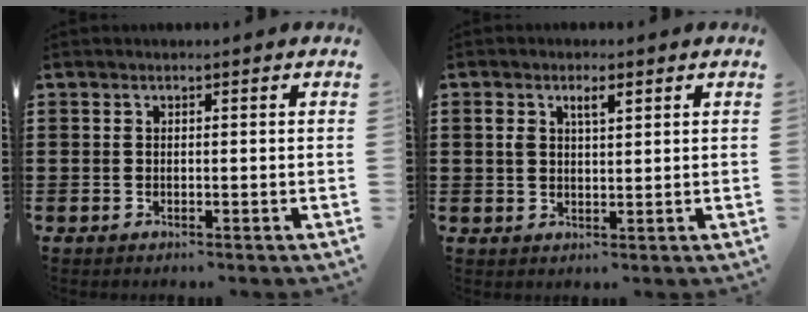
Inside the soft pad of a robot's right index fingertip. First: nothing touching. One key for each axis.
{"total": 2.9, "fx": 1.2, "fy": 1.2, "fz": 2.3, "tx": -0.049, "ty": 0.008, "tz": 0.020}